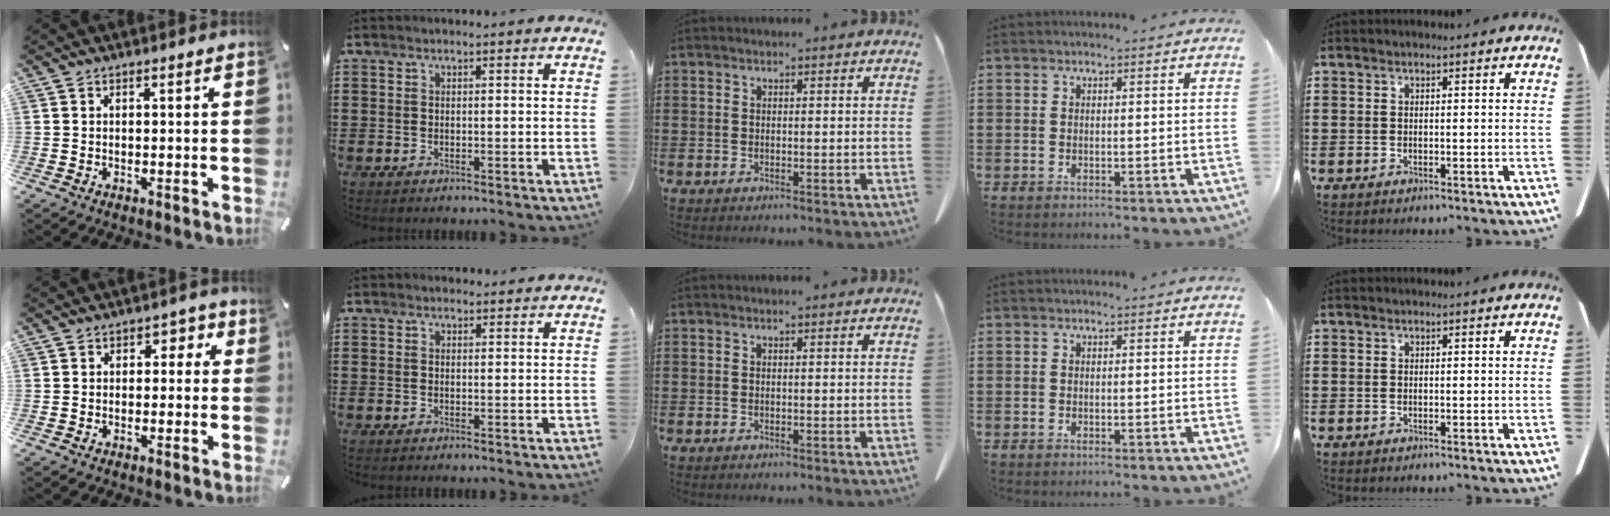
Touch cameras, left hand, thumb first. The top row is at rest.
{"thumb": {"total": 3.0, "force": [-0.7, 2.4, 1.7], "torque": [-0.018, 0.010, -0.021]}, "index": {"total": 0.9, "force": [0.8, 0.4, 0.1], "torque": [-0.004, 0.003, 0.016]}}